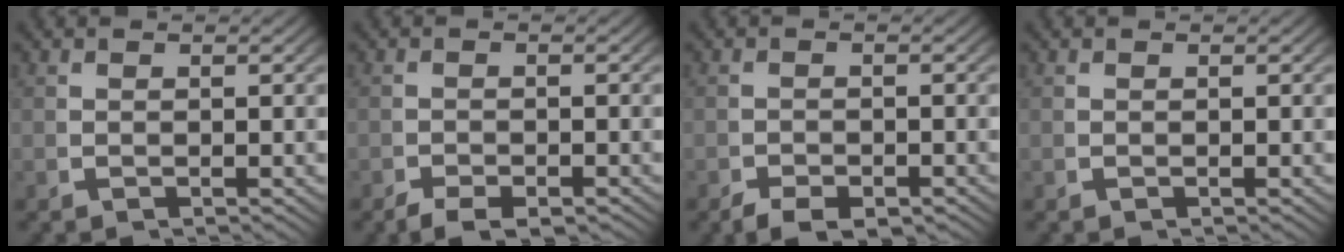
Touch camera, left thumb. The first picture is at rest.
{"total": 2.3, "force": [-1.8, 0.9, 1.1], "torque": [-0.015, -0.011, -0.030]}
{"total": 2.6, "force": [-1.9, 1.1, 1.3], "torque": [-0.015, -0.013, -0.031]}
{"total": 0.0}